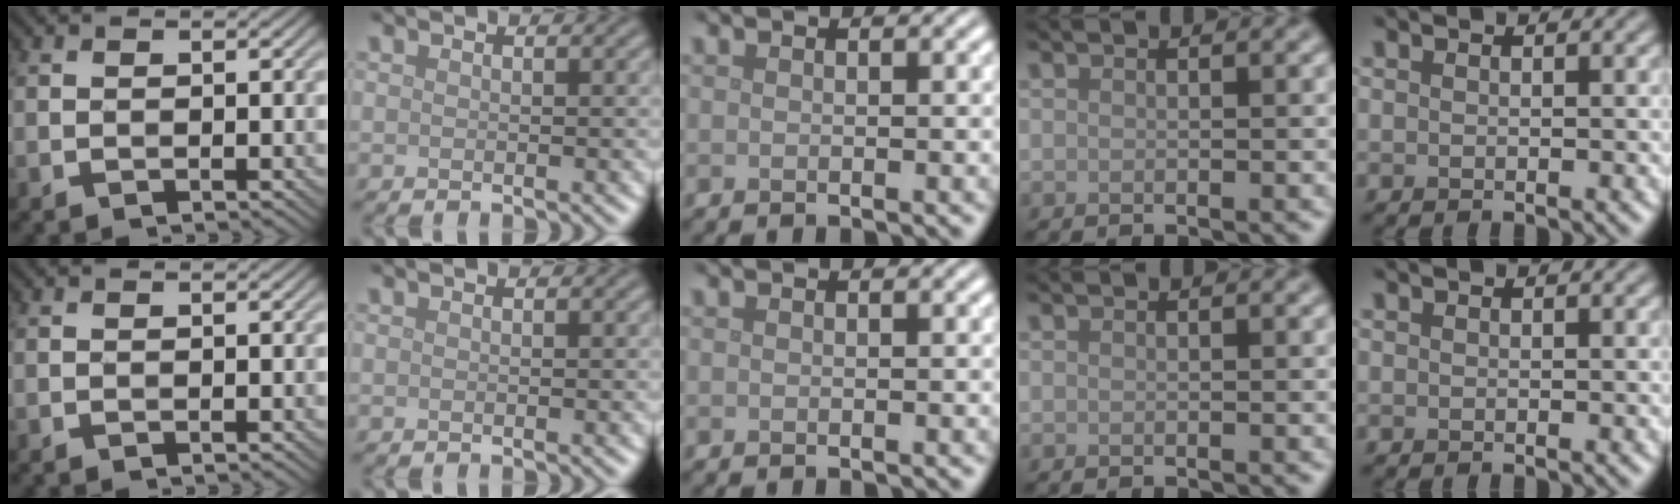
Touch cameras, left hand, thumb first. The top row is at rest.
{}